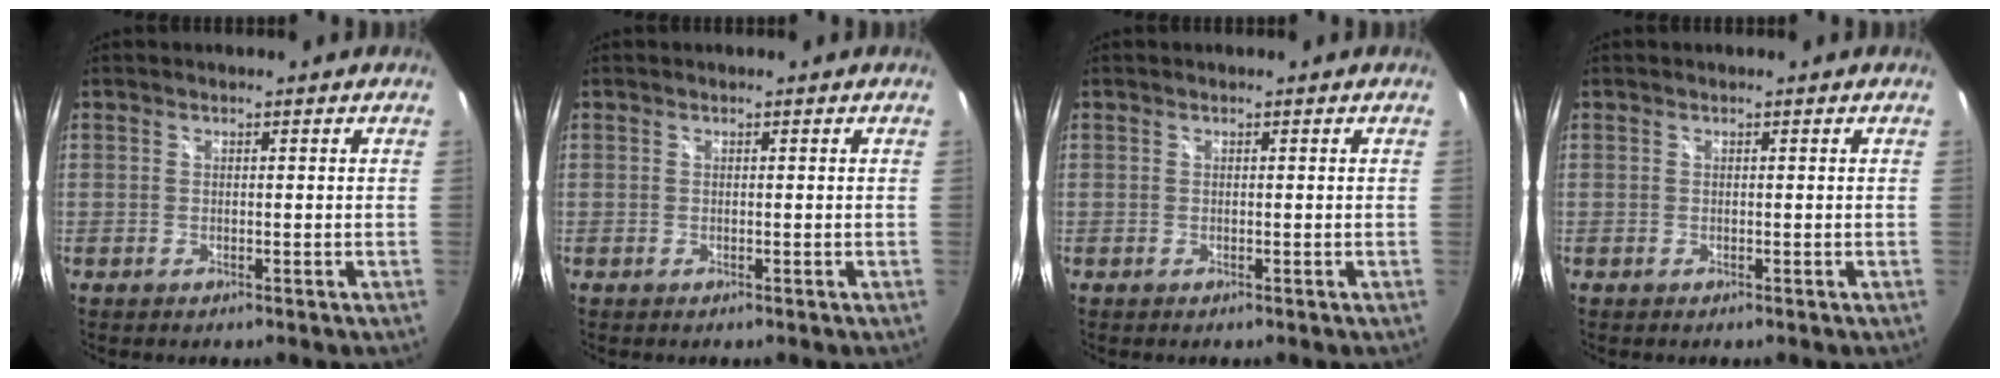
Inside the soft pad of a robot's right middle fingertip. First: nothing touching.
{"total": 0.0}
{"total": 0.0}
{"total": 0.0}